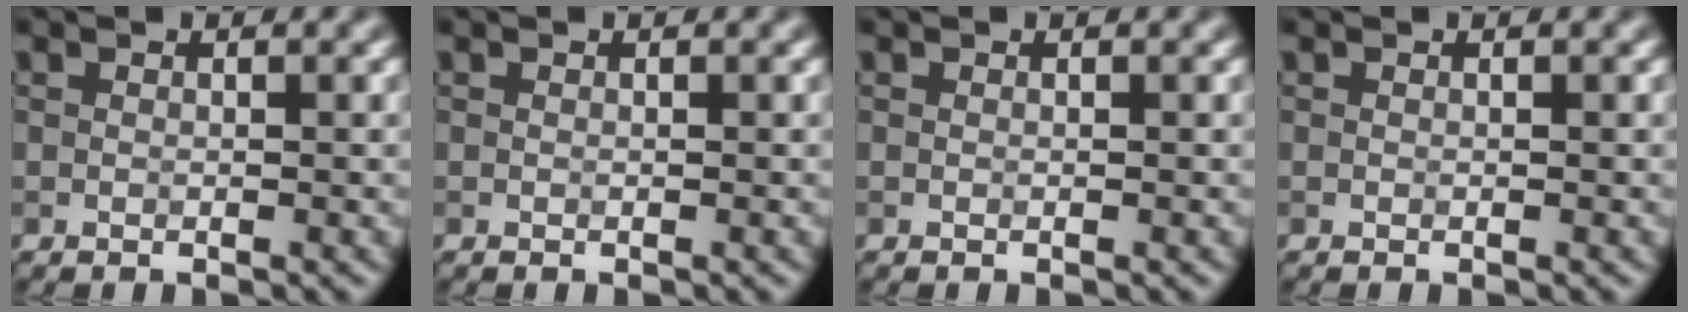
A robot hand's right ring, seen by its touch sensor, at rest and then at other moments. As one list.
[{"total": 0.0}, {"total": 0.0}, {"total": 0.0}]